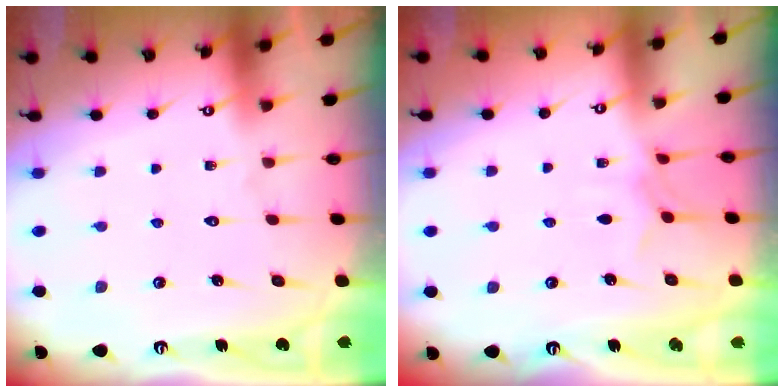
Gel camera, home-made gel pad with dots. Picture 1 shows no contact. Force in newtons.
{"total": 3.3, "press": 3.3, "slide": 0.2}